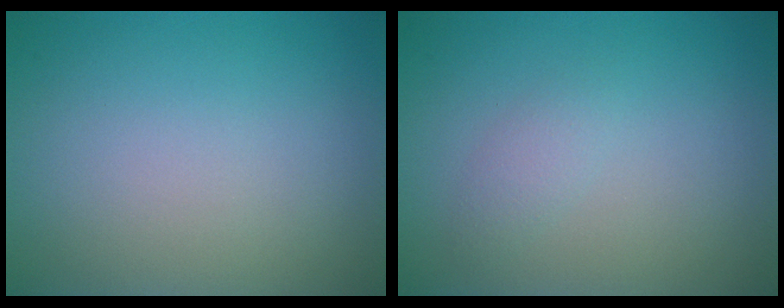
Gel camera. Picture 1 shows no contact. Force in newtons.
{"total": 1.2, "press": 1.2, "slide": 0.0}